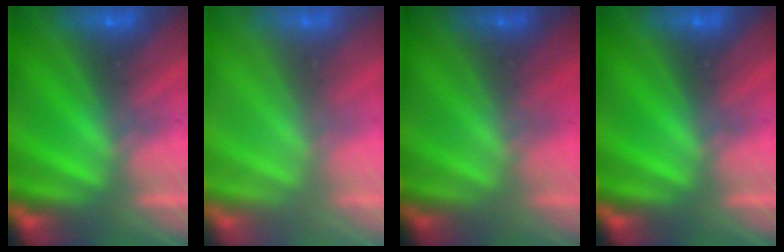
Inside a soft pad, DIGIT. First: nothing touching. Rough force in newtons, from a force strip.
{"total": 2.9}
{"total": 1.8}
{"total": 0.0}